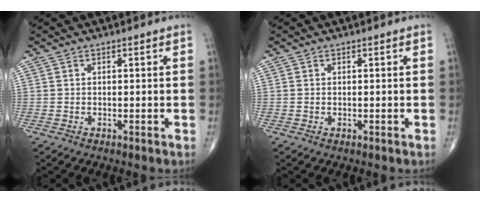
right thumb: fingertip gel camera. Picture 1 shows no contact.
{"total": 0.0}